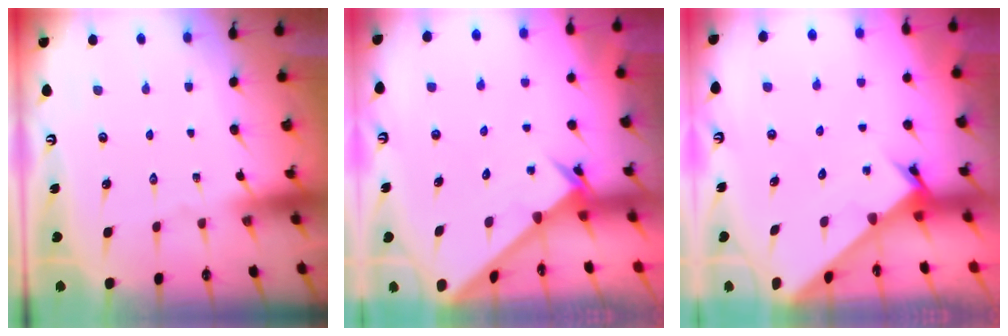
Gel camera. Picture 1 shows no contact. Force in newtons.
{"total": 2.6, "press": 2.6, "slide": 0.2}
{"total": 2.3, "press": 2.3, "slide": 0.0}